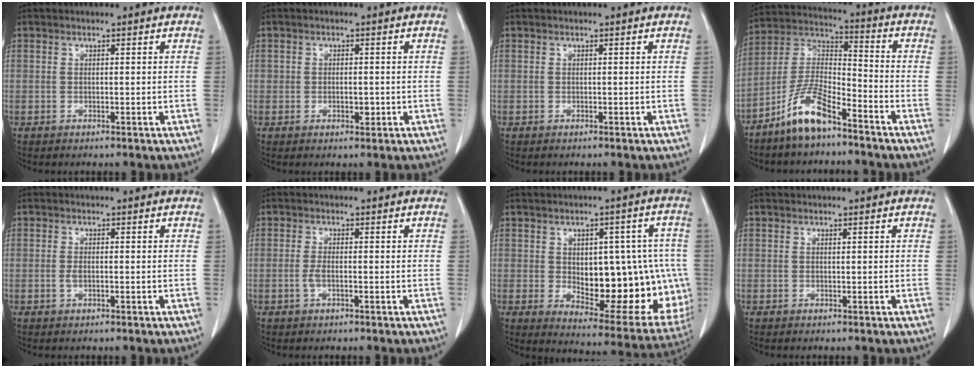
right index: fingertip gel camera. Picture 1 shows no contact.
{"total": 1.8, "force": [-0.4, 1.1, 1.4], "torque": [-0.020, 0.000, -0.002]}
{"total": 0.0}
{"total": 10.3, "force": [-7.2, 2.5, 6.9], "torque": [-0.146, 0.004, -0.140]}
{"total": 1.2, "force": [-0.2, 0.5, 1.1], "torque": [-0.025, -0.001, -0.003]}
{"total": 1.7, "force": [-0.5, 0.4, 1.6], "torque": [-0.036, -0.001, -0.009]}
{"total": 20.6, "force": [-1.6, 9.3, 18.2], "torque": [-0.181, 0.019, 0.012]}
{"total": 0.0}